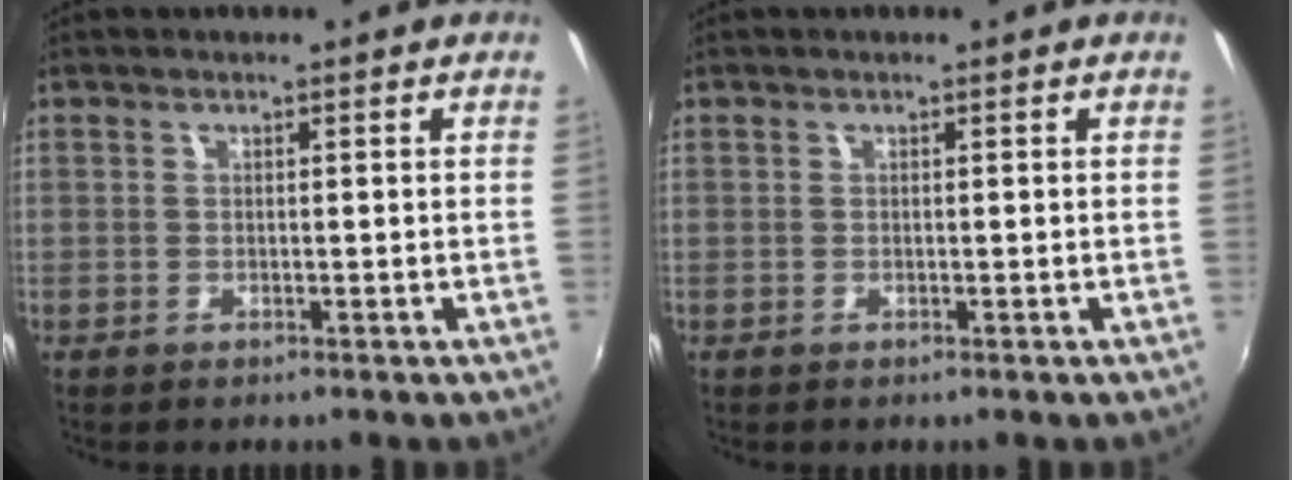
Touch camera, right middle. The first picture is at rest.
{"total": 0.0}